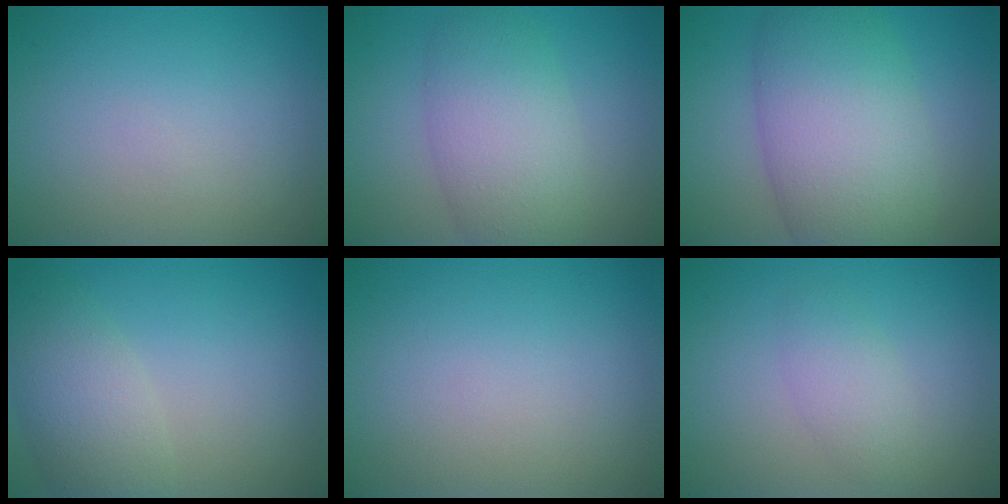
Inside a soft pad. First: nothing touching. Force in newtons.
{"total": 6.2, "press": 6.2, "slide": 0.1}
{"total": 10.2, "press": 10.2, "slide": 0.4}
{"total": 4.3, "press": 4.3, "slide": 0.3}
{"total": 0.0}
{"total": 2.1, "press": 2.1, "slide": 0.1}